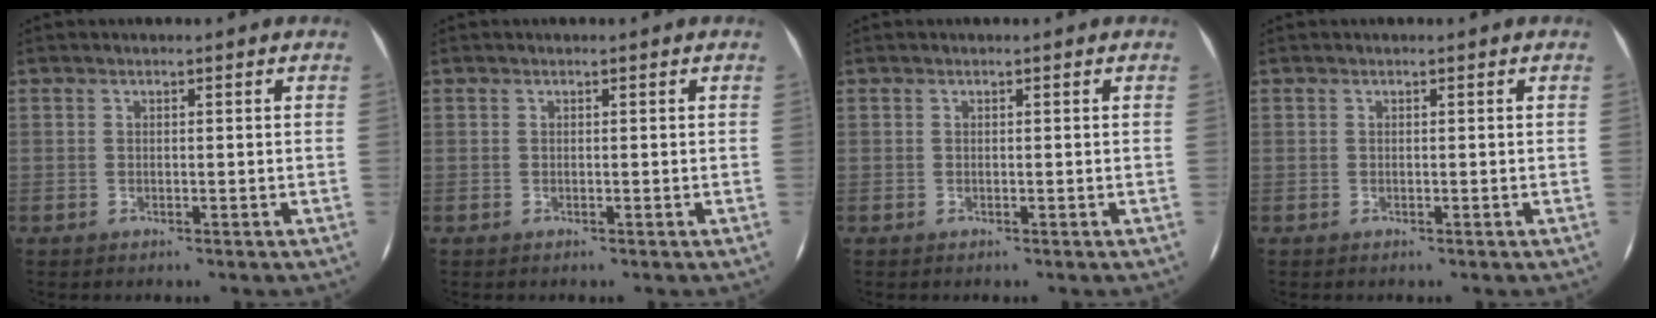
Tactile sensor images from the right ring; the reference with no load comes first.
{"total": 0.0}
{"total": 0.0}
{"total": 0.0}